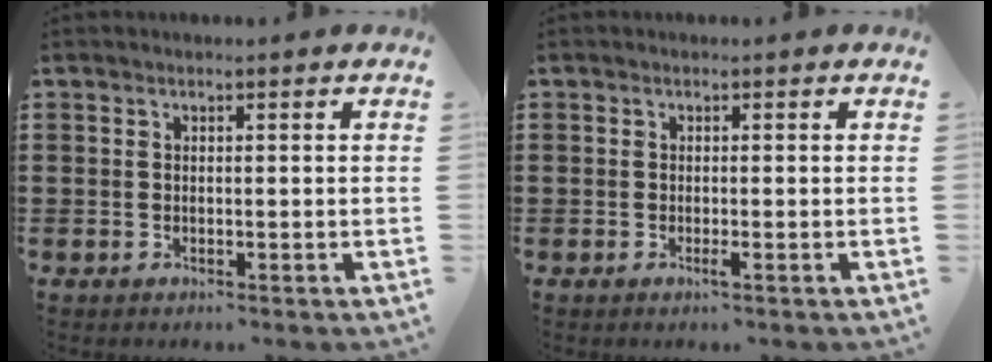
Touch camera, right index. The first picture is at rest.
{"total": 1.0, "force": [-0.5, 0.0, 0.9], "torque": [-0.023, -0.007, -0.011]}